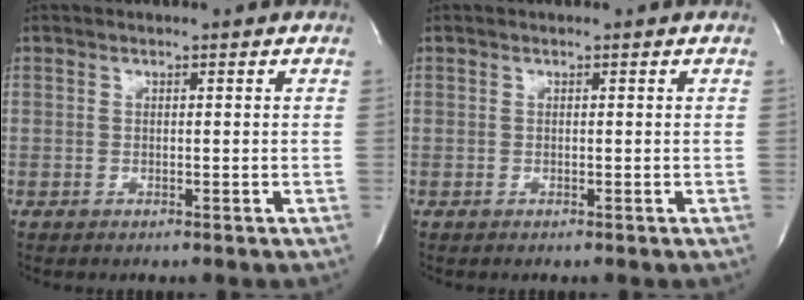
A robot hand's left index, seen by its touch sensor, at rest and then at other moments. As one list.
[{"total": 0.0}]